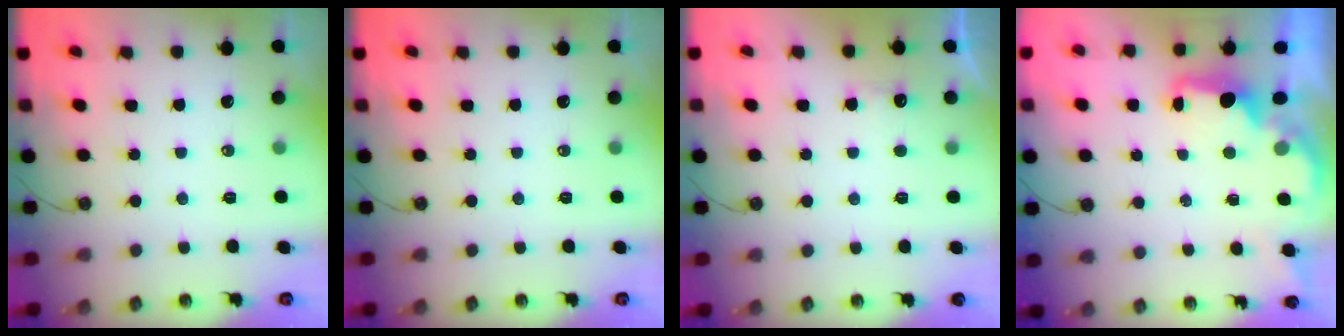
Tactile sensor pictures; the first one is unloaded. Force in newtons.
{"total": 0.0}
{"total": 4.6, "press": 4.4, "slide": 1.3}
{"total": 2.0, "press": 1.8, "slide": 0.8}